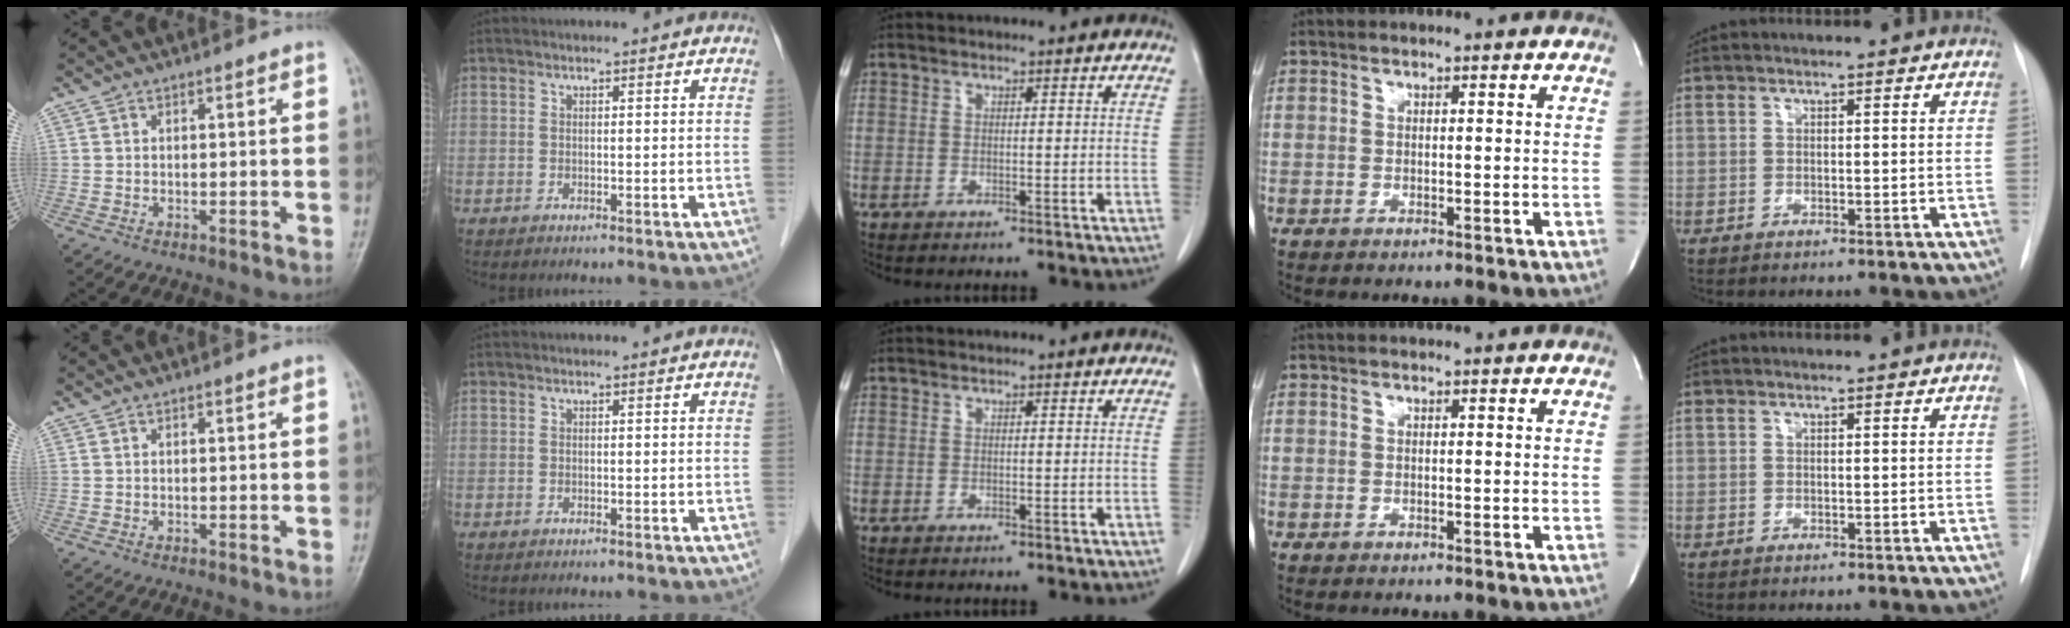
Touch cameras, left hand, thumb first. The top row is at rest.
{}